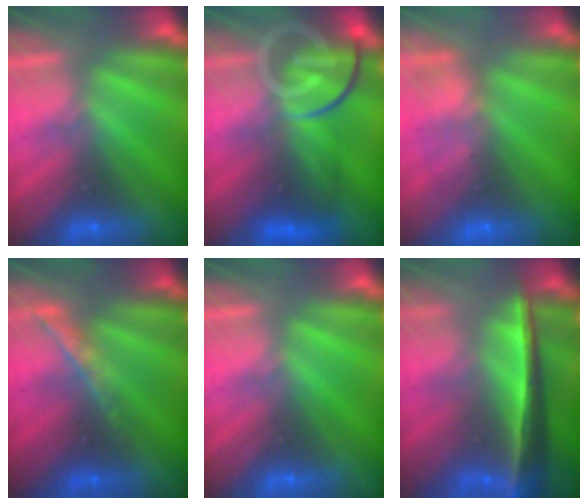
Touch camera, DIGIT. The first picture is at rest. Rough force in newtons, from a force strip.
{"total": 9.4}
{"total": 7.6}
{"total": 1.7}
{"total": 0.0}
{"total": 7.1}